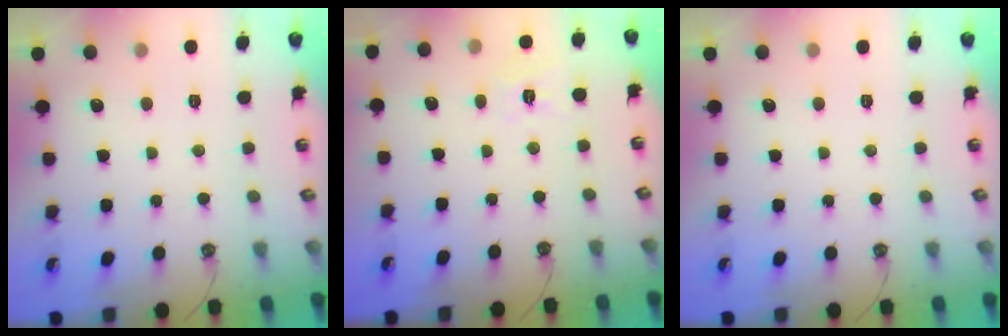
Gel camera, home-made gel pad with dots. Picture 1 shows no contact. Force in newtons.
{"total": 7.0, "press": 6.9, "slide": 0.8}
{"total": 0.0}